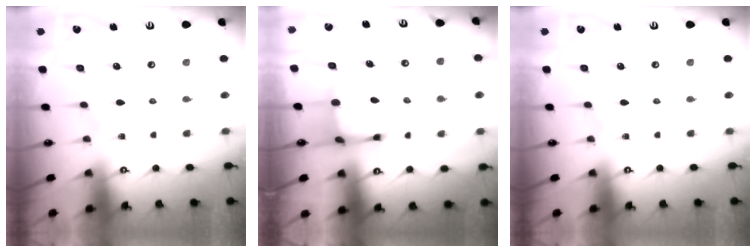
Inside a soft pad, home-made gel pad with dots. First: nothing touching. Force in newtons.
{"total": 5.2, "press": 5.1, "slide": 1.1}
{"total": 0.0}